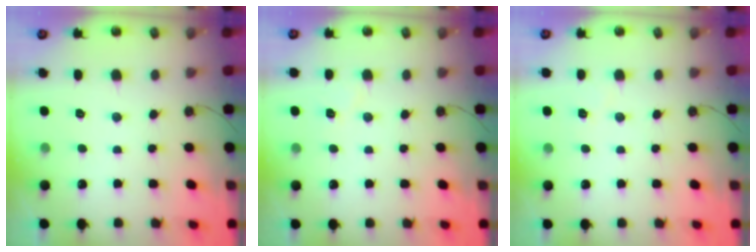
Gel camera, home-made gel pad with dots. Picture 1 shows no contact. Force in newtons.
{"total": 4.8, "press": 4.1, "slide": 2.5}
{"total": 3.9, "press": 3.1, "slide": 2.3}